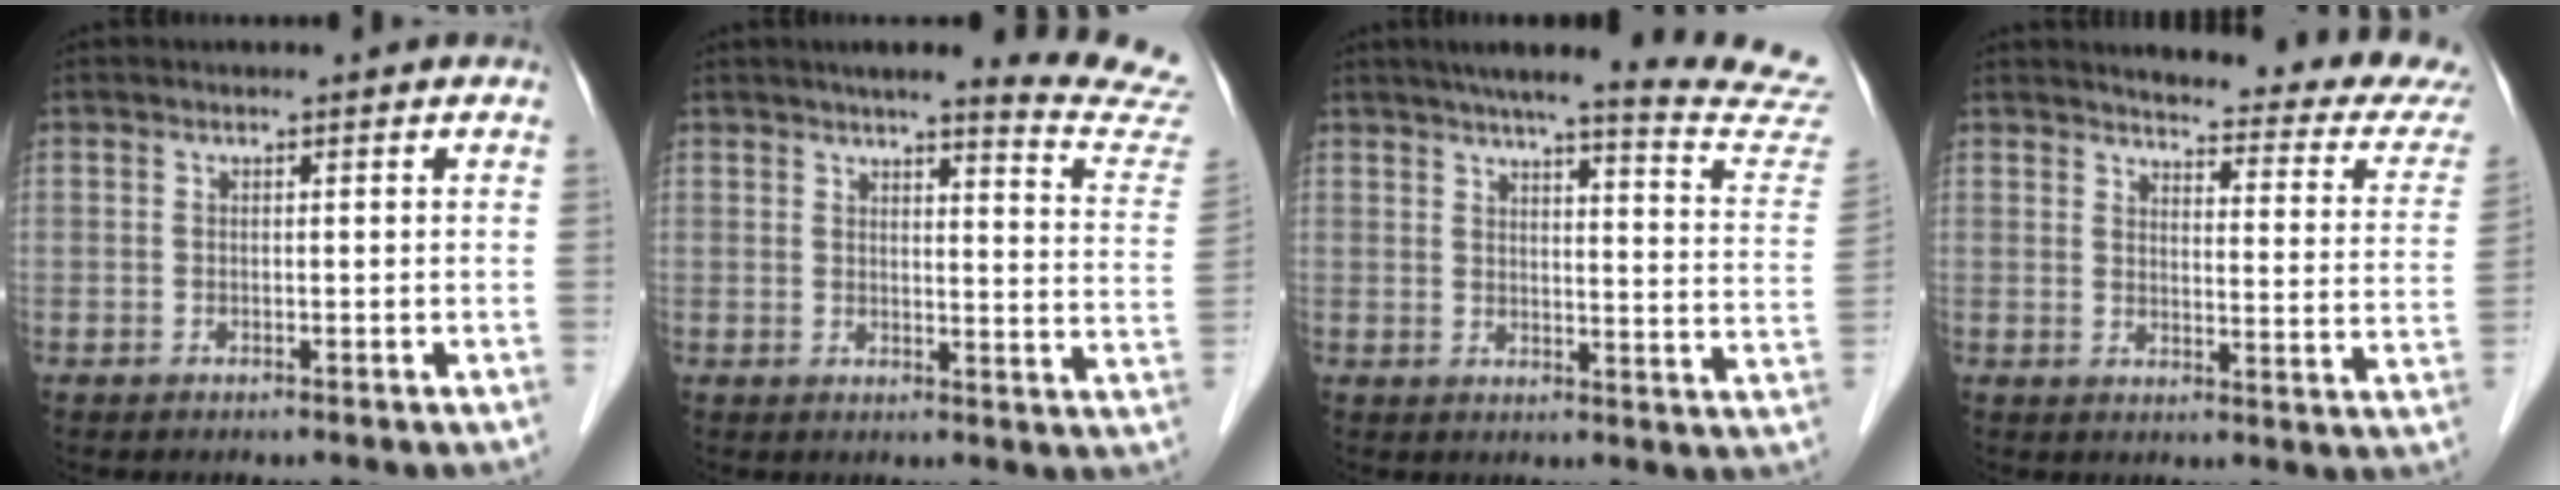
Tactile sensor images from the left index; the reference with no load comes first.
{"total": 14.3, "force": [13.7, -0.8, 4.1], "torque": [-0.041, -0.090, 0.136]}
{"total": 21.6, "force": [20.0, -0.4, 8.2], "torque": [-0.103, -0.086, 0.225]}
{"total": 18.8, "force": [17.9, 1.3, 5.6], "torque": [-0.057, -0.087, 0.186]}